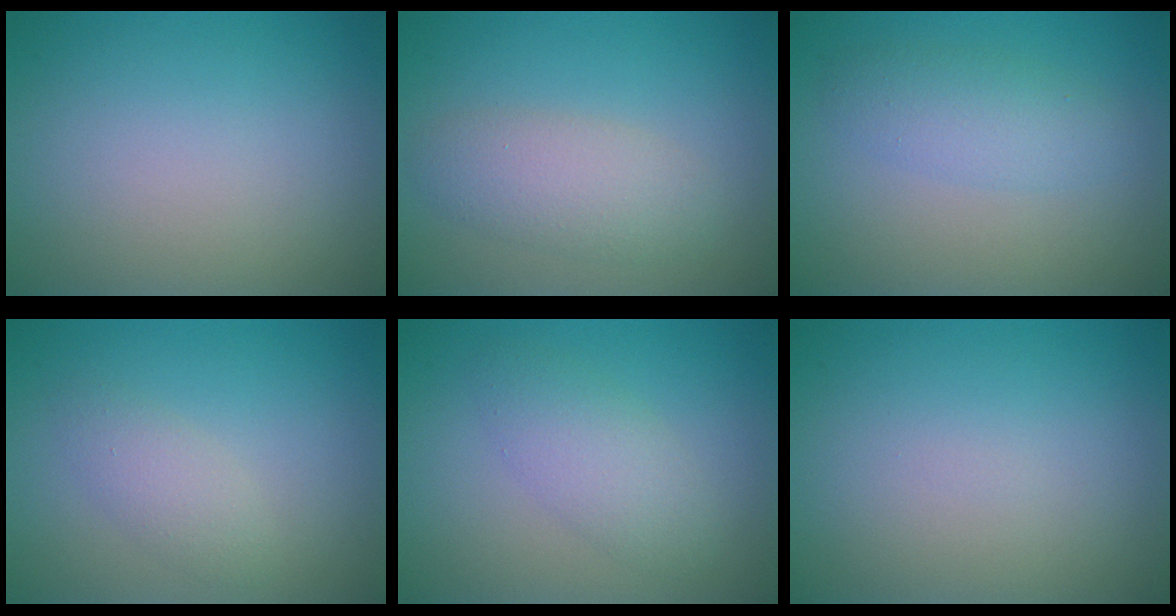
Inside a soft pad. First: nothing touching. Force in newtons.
{"total": 3.5, "press": 3.5, "slide": 0.1}
{"total": 2.7, "press": 2.7, "slide": 0.0}
{"total": 2.0, "press": 2.0, "slide": 0.1}
{"total": 3.0, "press": 3.0, "slide": 0.1}
{"total": 0.0}